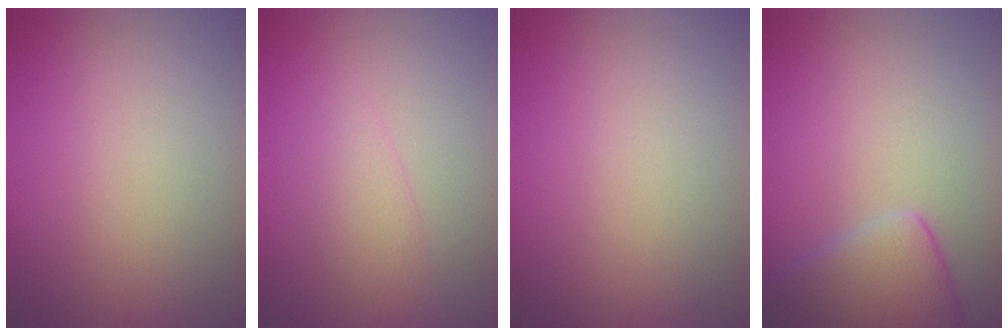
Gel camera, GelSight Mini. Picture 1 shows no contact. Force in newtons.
{"total": 1.8, "press": 1.8, "slide": 0.1}
{"total": 0.0}
{"total": 5.3, "press": 5.3, "slide": 0.4}